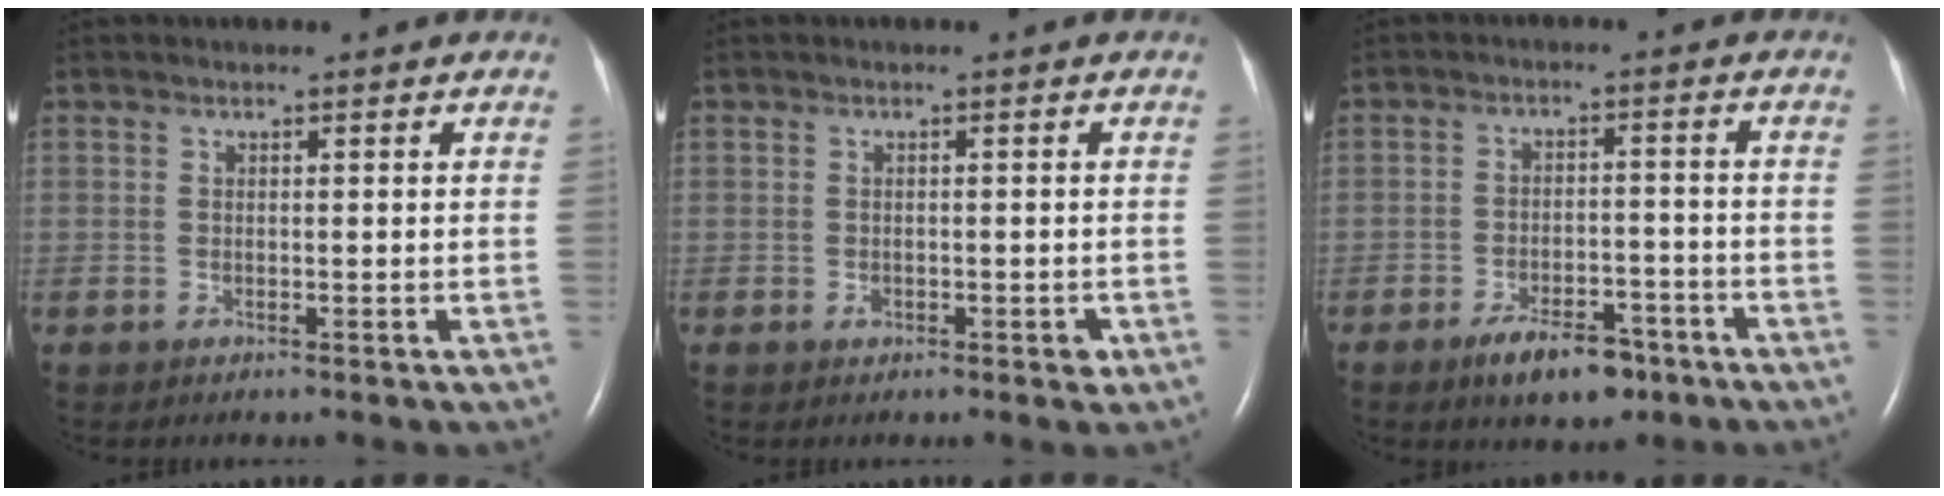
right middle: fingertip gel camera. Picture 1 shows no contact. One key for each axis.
{"total": 1.7, "fx": -0.7, "fy": 1.1, "fz": 1.1, "tx": -0.015, "ty": 0.001, "tz": -0.005}
{"total": 7.4, "fx": -5.0, "fy": 3.1, "fz": 4.5, "tx": -0.077, "ty": -0.001, "tz": -0.077}